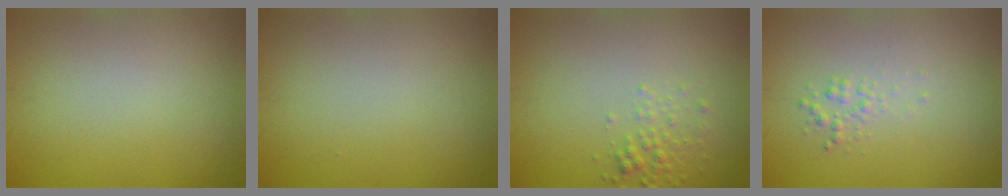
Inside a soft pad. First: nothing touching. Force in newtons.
{"total": 0.0}
{"total": 1.6, "press": 1.6, "slide": 0.1}
{"total": 1.2, "press": 1.2, "slide": 0.0}